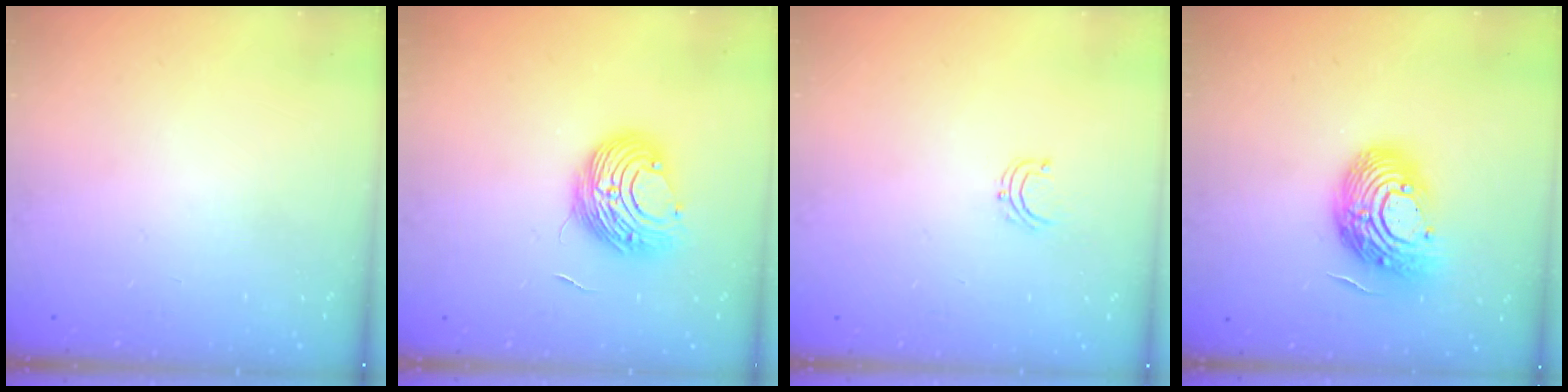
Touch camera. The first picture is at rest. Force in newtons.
{"total": 9.9, "press": 9.9, "slide": 0.9}
{"total": 3.6, "press": 3.5, "slide": 0.4}
{"total": 16.1, "press": 16.1, "slide": 1.3}